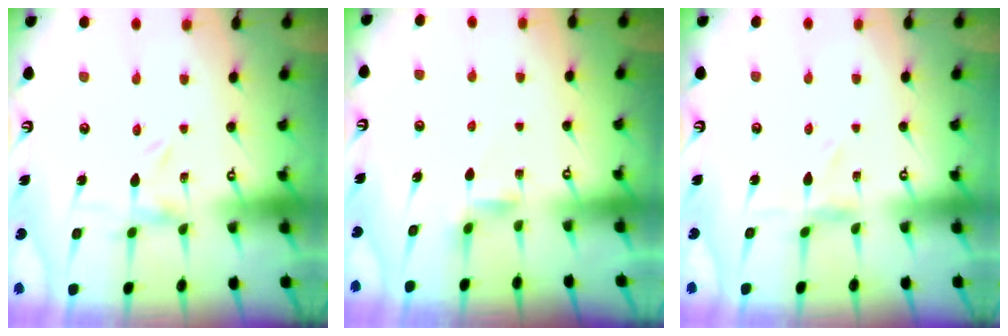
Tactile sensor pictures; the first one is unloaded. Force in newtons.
{"total": 2.7, "press": 2.7, "slide": 0.5}
{"total": 0.0}